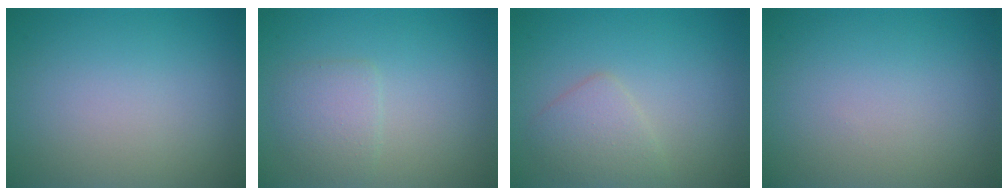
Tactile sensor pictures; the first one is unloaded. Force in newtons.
{"total": 2.2, "press": 2.2, "slide": 0.1}
{"total": 2.4, "press": 2.4, "slide": 0.0}
{"total": 0.0}